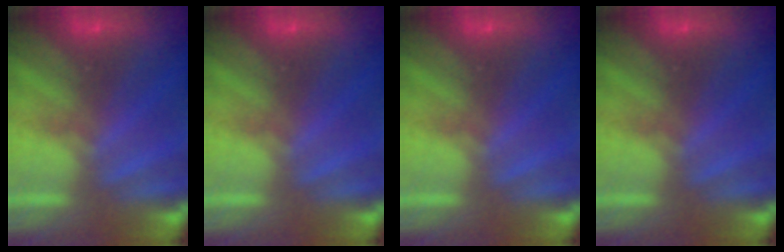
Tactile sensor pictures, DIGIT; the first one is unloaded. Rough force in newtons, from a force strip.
{"total": 0.0}
{"total": 0.0}
{"total": 0.0}